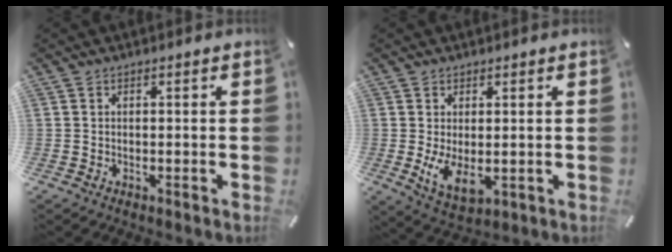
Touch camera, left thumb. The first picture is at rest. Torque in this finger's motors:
{"motor_torque": [0.00, 0.37, 0.42, 0.30, 0.05]}